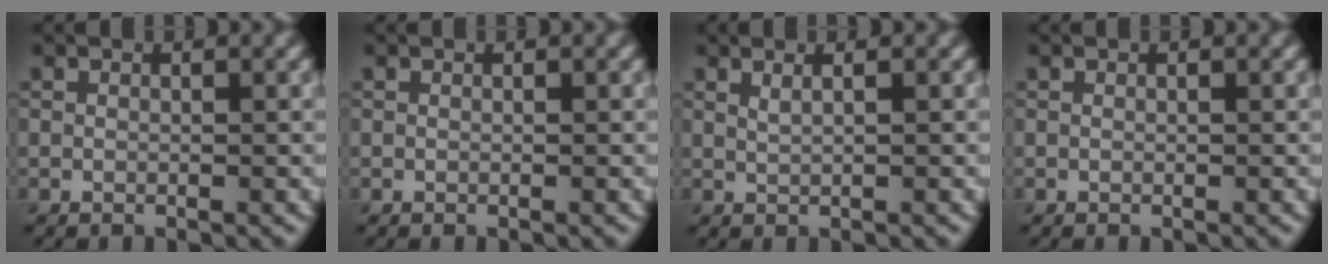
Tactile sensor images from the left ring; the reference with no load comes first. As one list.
[{"total": 0.0}, {"total": 1.7, "force": [1.0, 0.7, 1.2], "torque": [-0.008, -0.004, 0.002]}, {"total": 0.0}]